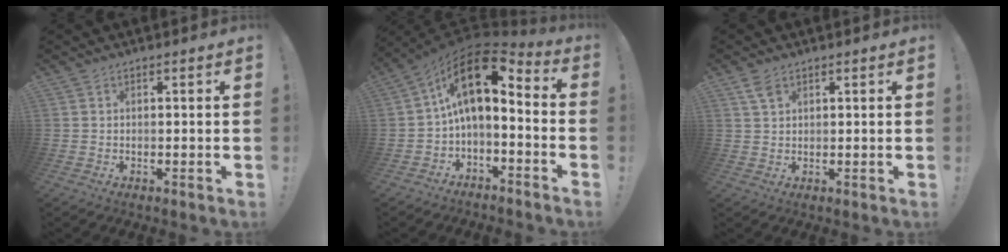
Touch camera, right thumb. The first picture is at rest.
{"total": 12.9, "force": [3.4, 6.0, 10.9], "torque": [-0.189, -0.017, 0.062]}
{"total": 3.8, "force": [2.2, 1.9, 2.4], "torque": [-0.048, -0.002, 0.042]}